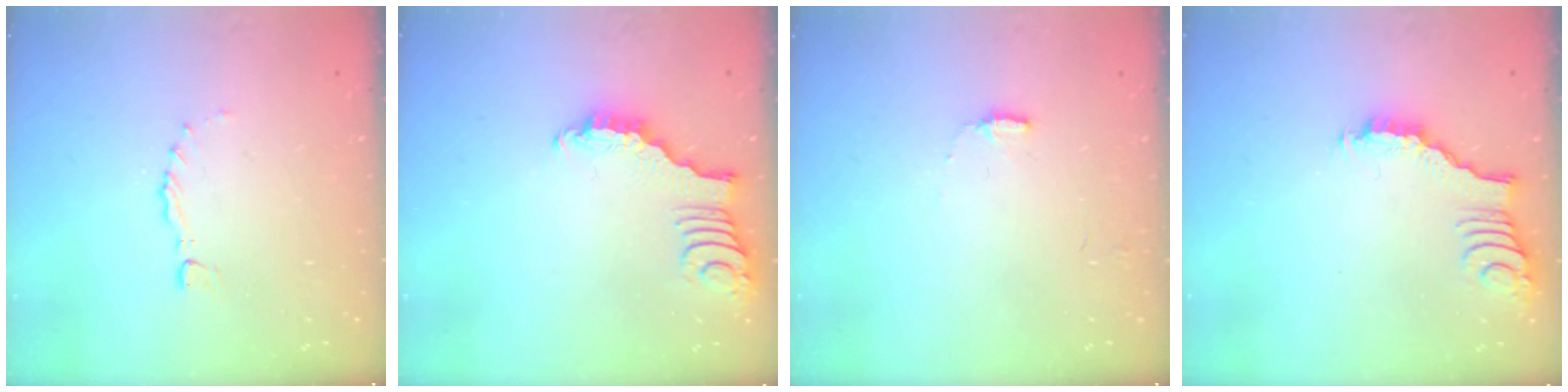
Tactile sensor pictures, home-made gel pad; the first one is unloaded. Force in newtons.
{"total": 2.9, "press": 2.8, "slide": 0.4}
{"total": 7.4, "press": 7.4, "slide": 0.7}
{"total": 2.7, "press": 2.7, "slide": 0.3}